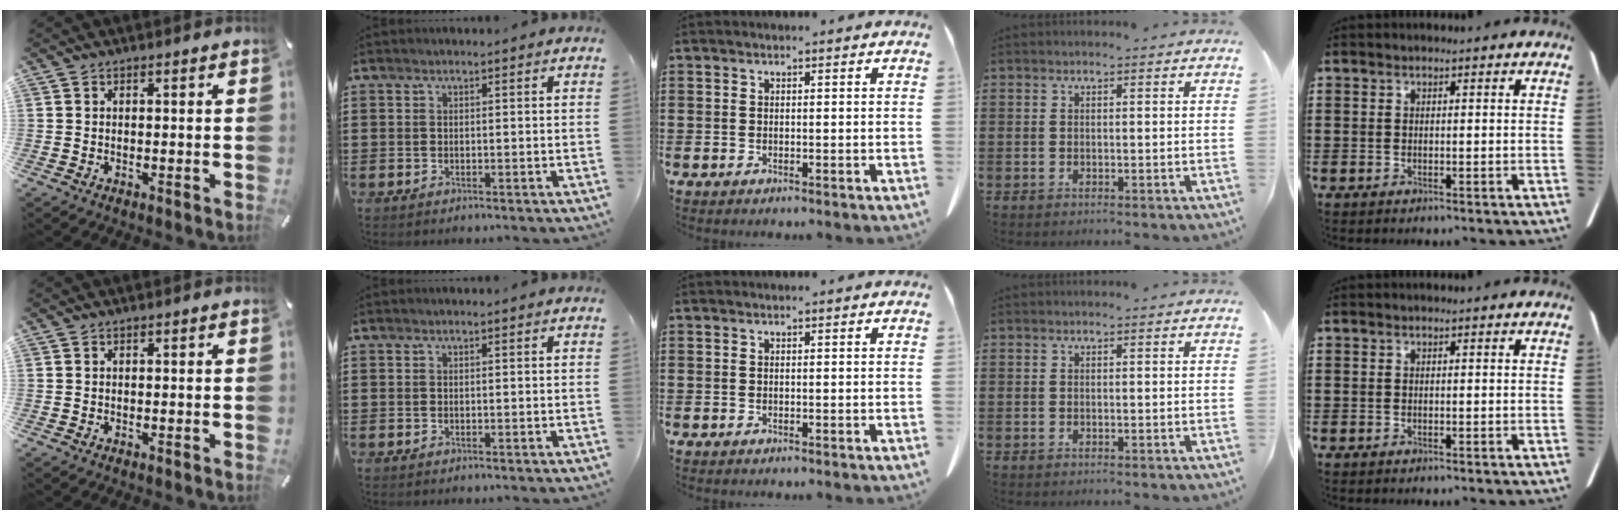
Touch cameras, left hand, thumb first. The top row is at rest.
{}